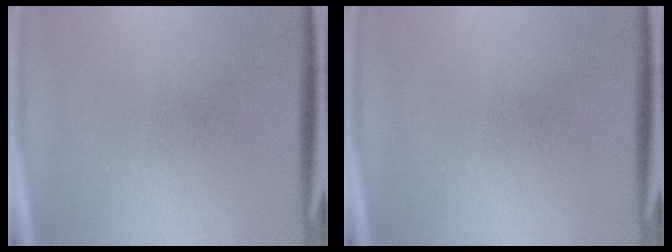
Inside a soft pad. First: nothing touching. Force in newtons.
{"total": 0.0}